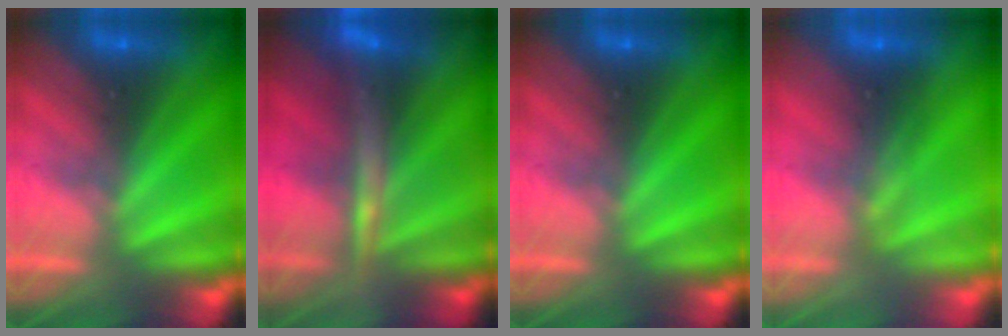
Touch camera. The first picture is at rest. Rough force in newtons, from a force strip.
{"total": 4.8}
{"total": 0.0}
{"total": 1.6}